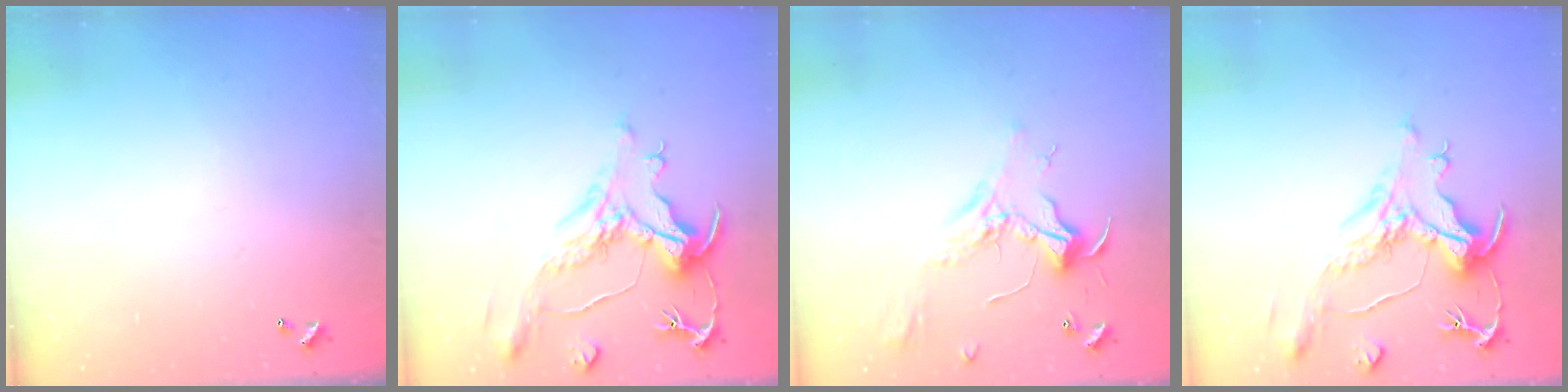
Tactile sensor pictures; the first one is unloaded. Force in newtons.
{"total": 1.6, "press": 0.0, "slide": 1.6}
{"total": 2.4, "press": 2.3, "slide": 0.8}
{"total": 1.6, "press": 0.0, "slide": 1.6}